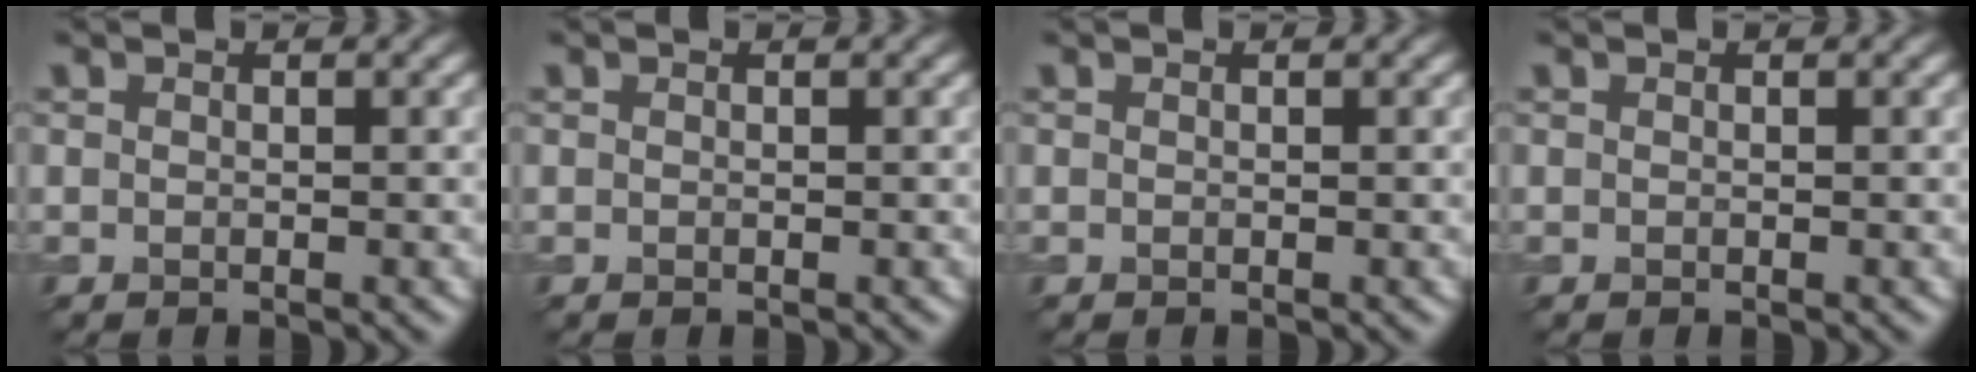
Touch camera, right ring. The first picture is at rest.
{"total": 0.0}
{"total": 0.0}
{"total": 0.0}